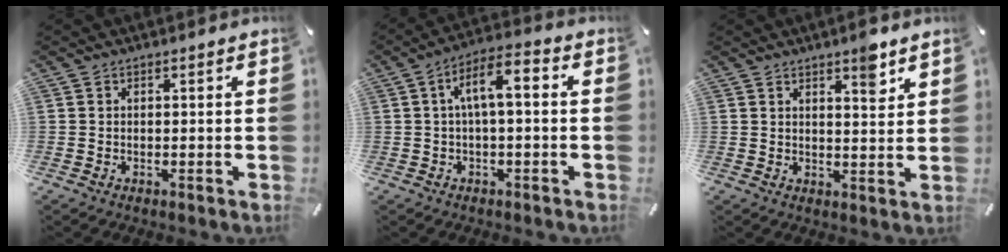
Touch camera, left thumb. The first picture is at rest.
{"total": 7.7, "force": [0.2, 3.2, 7.0], "torque": [-0.125, 0.014, 0.002]}
{"total": 5.4, "force": [3.8, 1.7, 3.4], "torque": [-0.035, -0.026, 0.059]}